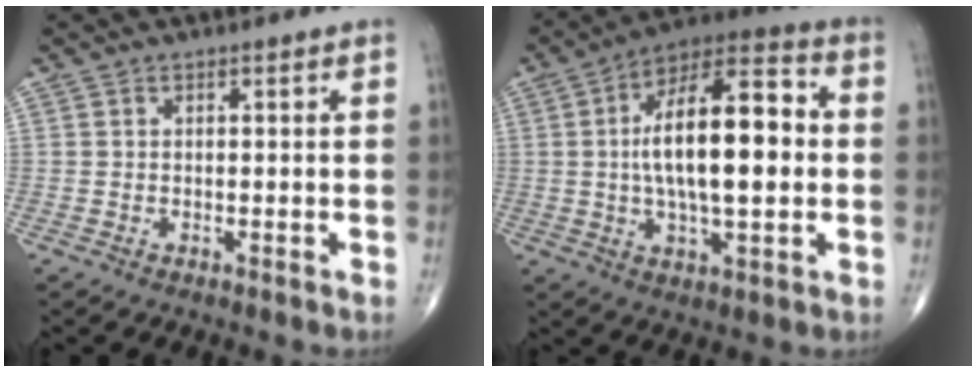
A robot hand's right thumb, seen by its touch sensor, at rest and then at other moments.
{"total": 19.7, "force": [0.8, 7.7, 18.1], "torque": [-0.290, 0.026, 0.006]}